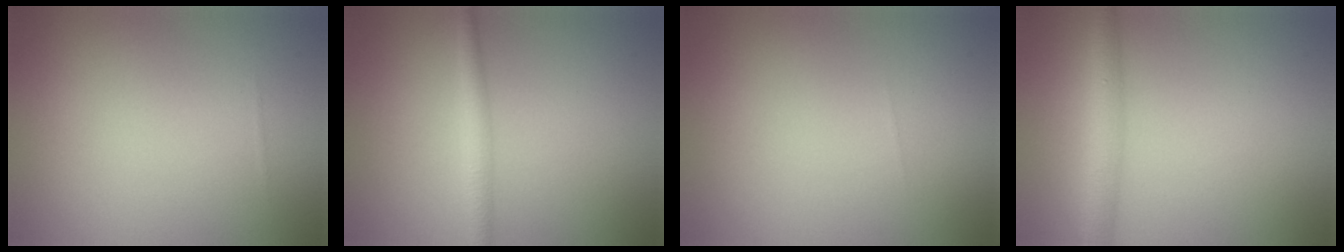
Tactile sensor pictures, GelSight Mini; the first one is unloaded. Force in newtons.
{"total": 2.2, "press": 2.2, "slide": 0.1}
{"total": 0.0}
{"total": 3.4, "press": 3.4, "slide": 0.2}